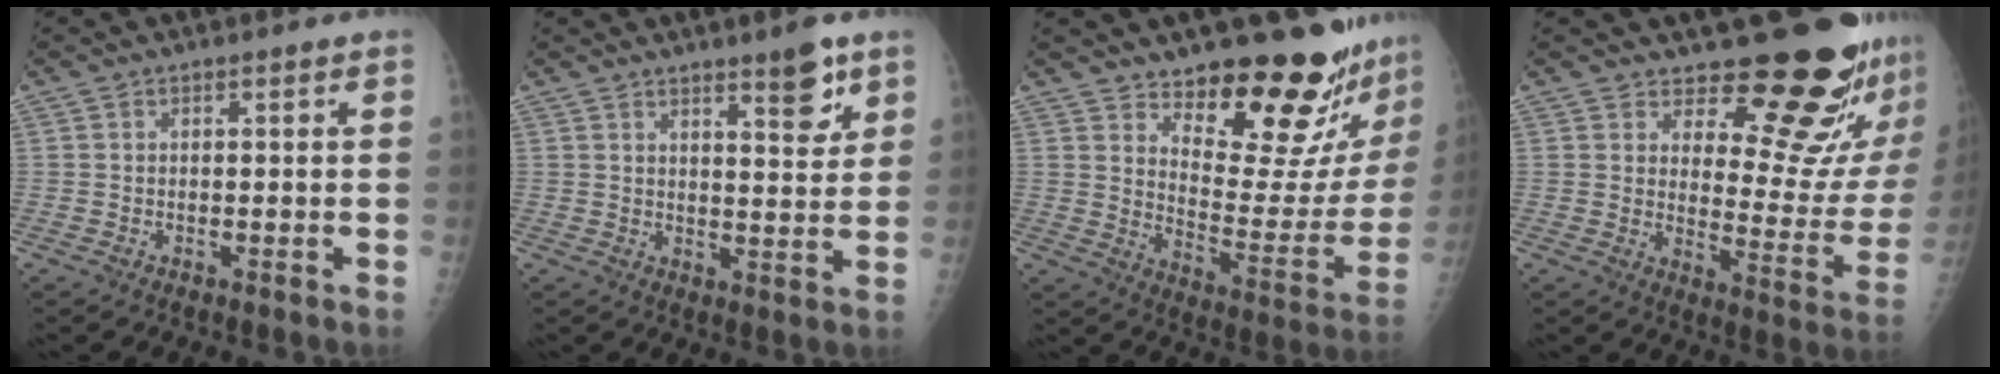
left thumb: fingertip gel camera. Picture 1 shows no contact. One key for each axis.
{"total": 6.7, "fx": 4.3, "fy": 1.7, "fz": 4.8, "tx": -0.056, "ty": -0.029, "tz": 0.060}
{"total": 21.0, "fx": 17.8, "fy": 5.6, "fz": 9.6, "tx": -0.086, "ty": -0.161, "tz": 0.240}
{"total": 18.6, "fx": 16.2, "fy": 5.6, "fz": 7.2, "tx": -0.041, "ty": -0.152, "tz": 0.202}